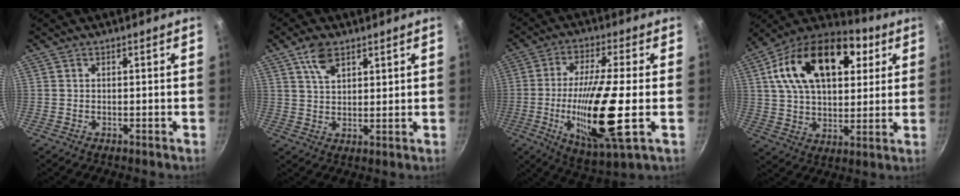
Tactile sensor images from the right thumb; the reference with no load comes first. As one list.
[{"total": 6.2, "force": [3.6, 3.2, 4.0], "torque": [-0.063, -0.012, 0.070]}, {"total": 18.4, "force": [-3.0, 3.7, 17.8], "torque": [-0.332, -0.003, -0.053]}, {"total": 25.0, "force": [8.5, 15.0, 18.0], "torque": [-0.287, 0.003, 0.126]}]